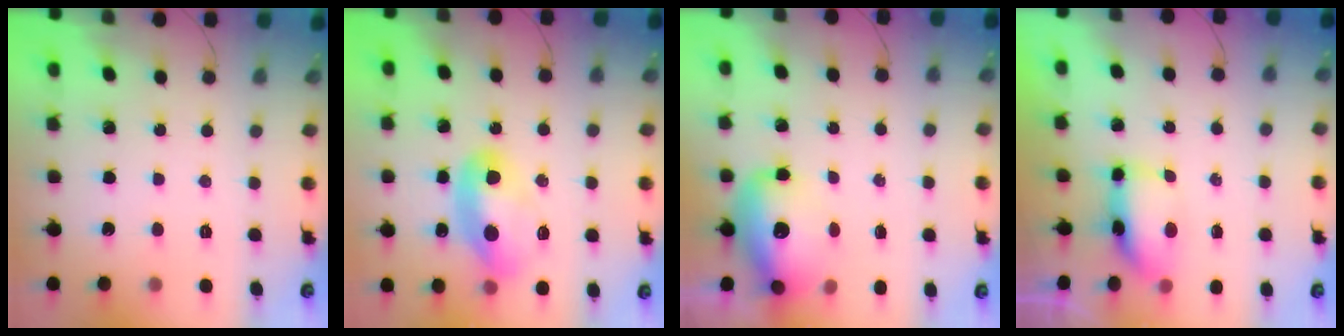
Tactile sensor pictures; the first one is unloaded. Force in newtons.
{"total": 12.2, "press": 12.2, "slide": 1.0}
{"total": 14.1, "press": 13.7, "slide": 3.3}
{"total": 10.4, "press": 8.1, "slide": 6.5}